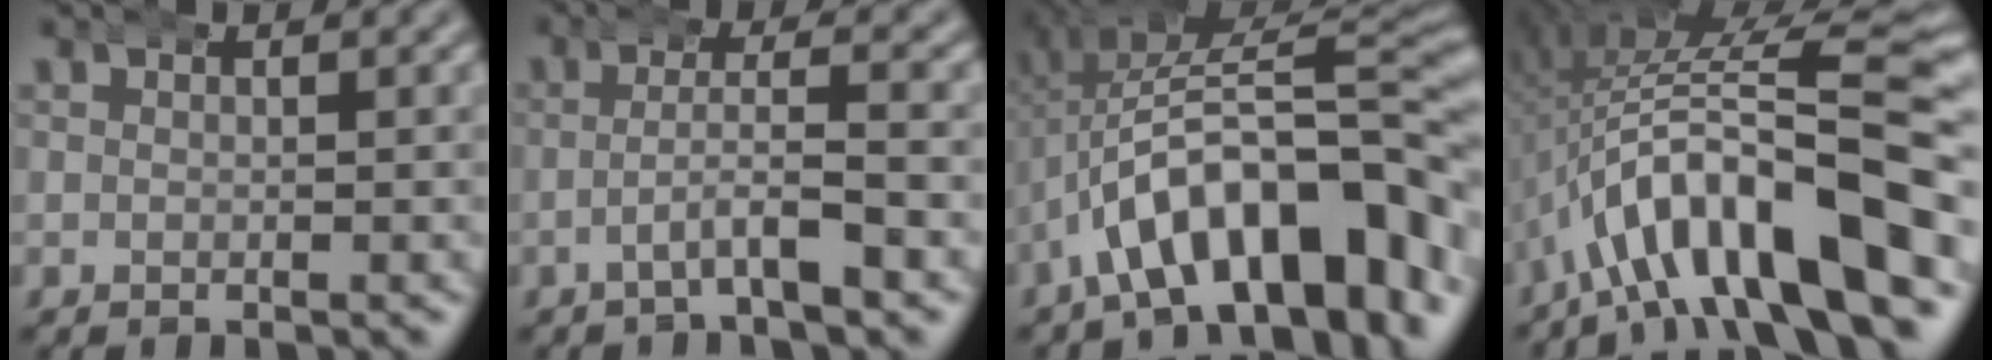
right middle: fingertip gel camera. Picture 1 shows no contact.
{"total": 2.6, "force": [-1.6, -0.3, 2.0], "torque": [-0.034, 0.003, -0.030]}
{"total": 11.5, "force": [-3.3, 5.8, 9.4], "torque": [-0.157, -0.007, -0.048]}
{"total": 14.4, "force": [-3.8, 6.9, 12.1], "torque": [-0.203, -0.010, -0.047]}